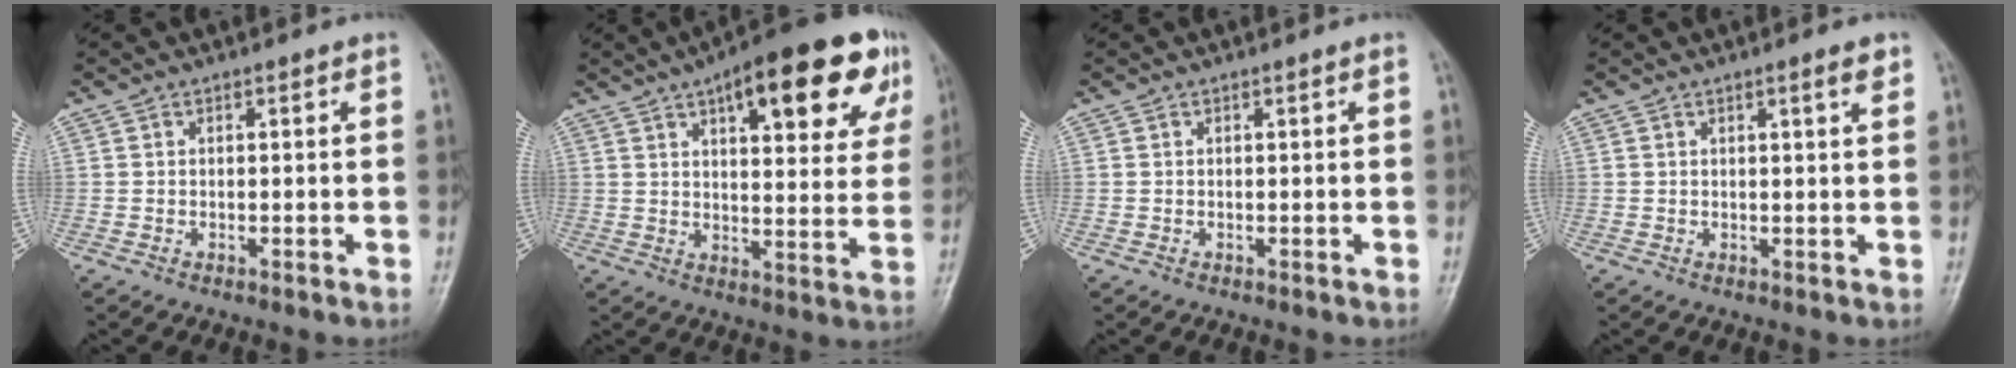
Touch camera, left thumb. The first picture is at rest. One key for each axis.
{"total": 21.4, "fx": 10.7, "fy": 7.7, "fz": 16.9, "tx": -0.191, "ty": -0.010, "tz": 0.142}
{"total": 0.0}
{"total": 2.0, "fx": 1.2, "fy": 0.1, "fz": 1.6, "tx": -0.020, "ty": -0.005, "tz": 0.019}